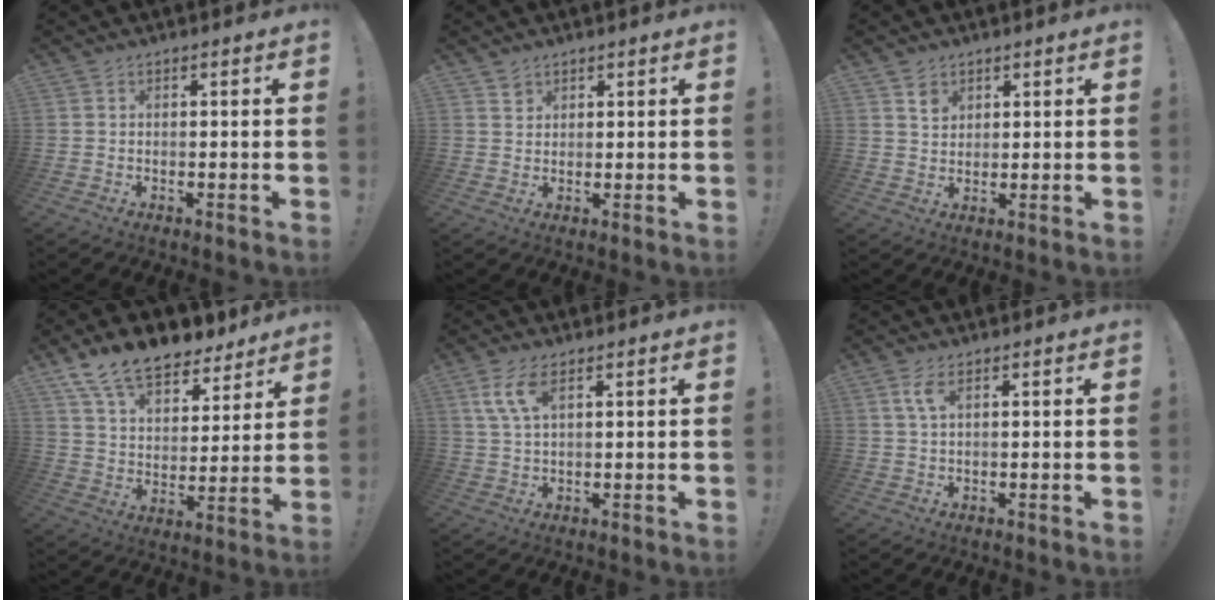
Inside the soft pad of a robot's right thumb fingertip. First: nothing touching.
{"total": 2.4, "force": [1.8, 1.6, 0.2], "torque": [0.017, -0.016, 0.029]}
{"total": 3.7, "force": [2.3, 2.6, 1.1], "torque": [-0.004, -0.012, 0.040]}
{"total": 14.3, "force": [11.3, 6.7, 5.7], "torque": [-0.103, -0.080, 0.208]}
{"total": 6.7, "force": [3.0, 2.5, 5.5], "torque": [-0.107, -0.004, 0.054]}
{"total": 3.5, "force": [1.5, 1.0, 3.1], "torque": [-0.056, 0.000, 0.024]}